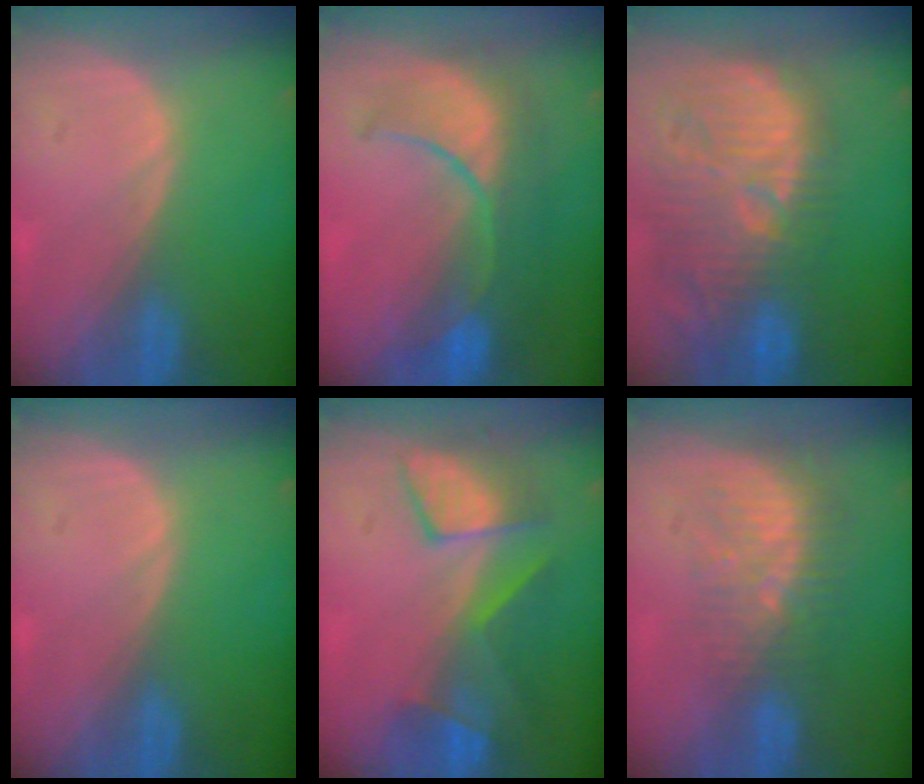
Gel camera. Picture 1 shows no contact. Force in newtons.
{"total": 10.1, "press": 9.1, "slide": 4.4}
{"total": 13.6, "press": 12.6, "slide": 5.2}
{"total": 0.0}
{"total": 7.9, "press": 7.7, "slide": 1.8}
{"total": 8.4, "press": 7.2, "slide": 4.2}